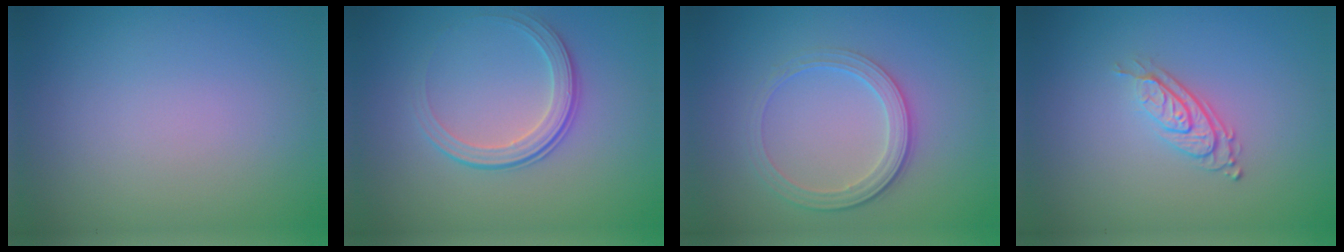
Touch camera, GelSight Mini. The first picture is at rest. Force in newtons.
{"total": 2.5, "press": 1.9, "slide": 1.7}
{"total": 3.3, "press": 2.7, "slide": 1.9}
{"total": 2.8, "press": 2.0, "slide": 2.1}